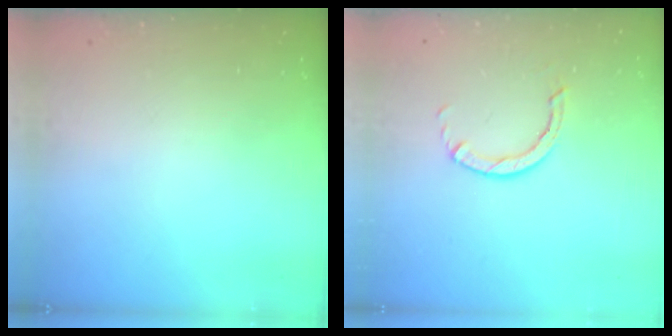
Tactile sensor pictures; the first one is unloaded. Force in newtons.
{"total": 2.8, "press": 2.8, "slide": 0.3}